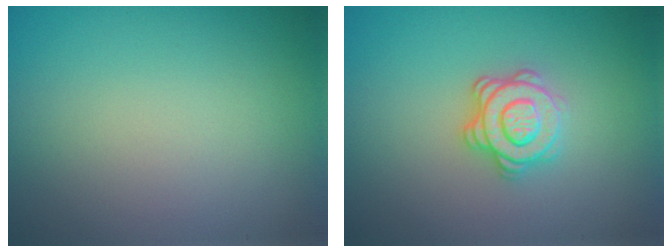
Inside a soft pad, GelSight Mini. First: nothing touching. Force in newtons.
{"total": 3.3, "press": 2.9, "slide": 1.5}